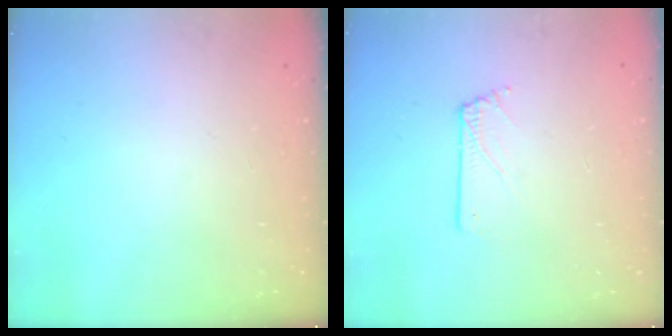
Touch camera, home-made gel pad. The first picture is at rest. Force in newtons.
{"total": 0.9, "press": 0.9, "slide": 0.0}